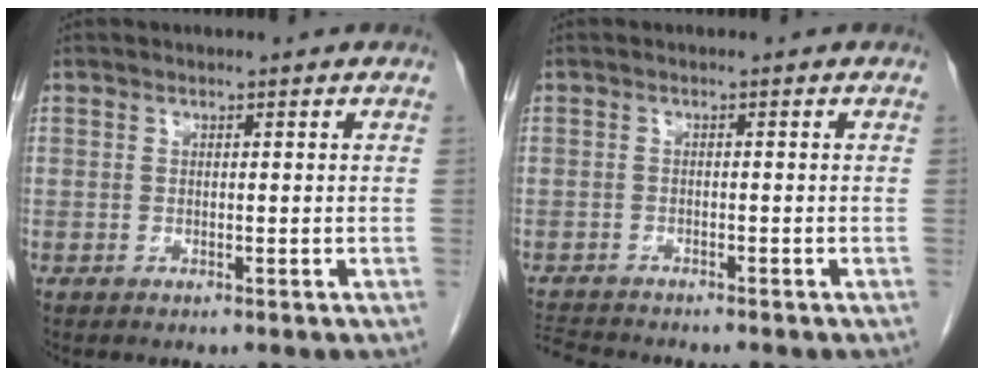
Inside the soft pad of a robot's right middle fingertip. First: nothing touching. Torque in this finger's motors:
{"motor_torque": [0.18, -0.13, -0.03, 0.00]}